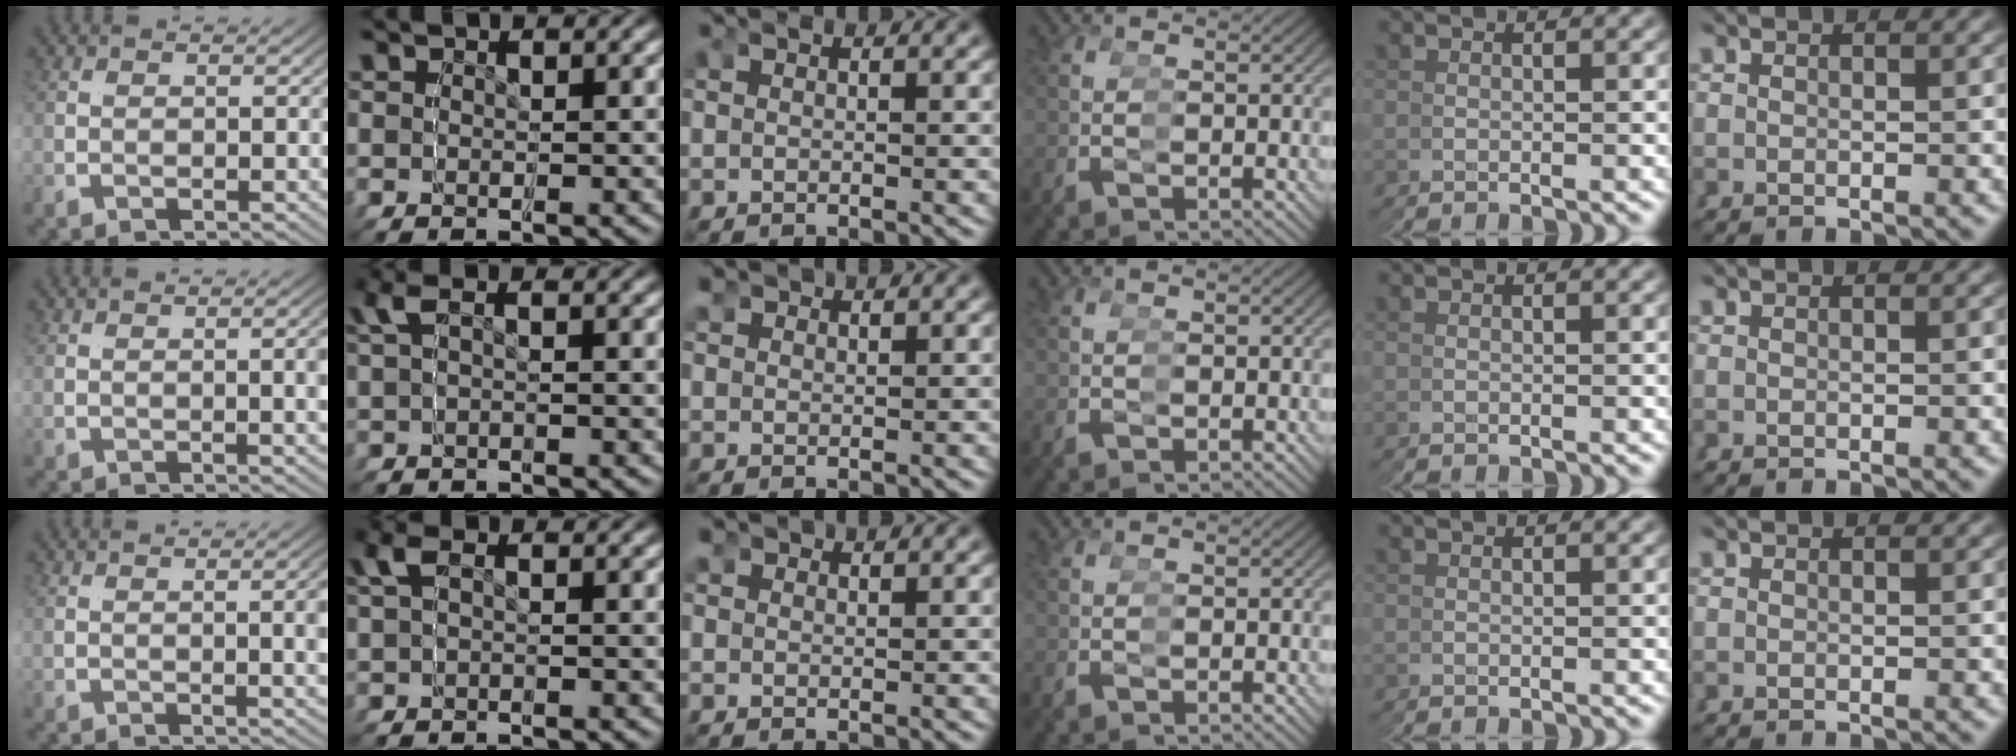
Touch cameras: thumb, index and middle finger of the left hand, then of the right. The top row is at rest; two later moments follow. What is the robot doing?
{"motion": "grasp_and_lifting", "object": "glasses"}